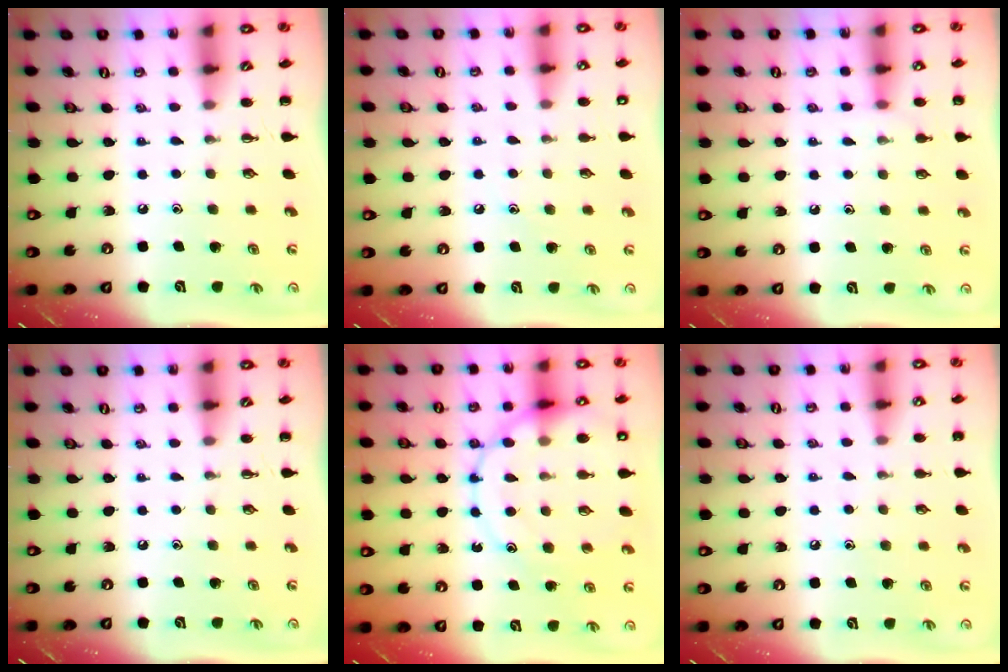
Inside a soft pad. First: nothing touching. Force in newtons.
{"total": 5.7, "press": 5.5, "slide": 1.5}
{"total": 5.7, "press": 5.5, "slide": 1.5}
{"total": 0.0}
{"total": 18.5, "press": 18.3, "slide": 2.5}
{"total": 4.8, "press": 4.6, "slide": 1.4}